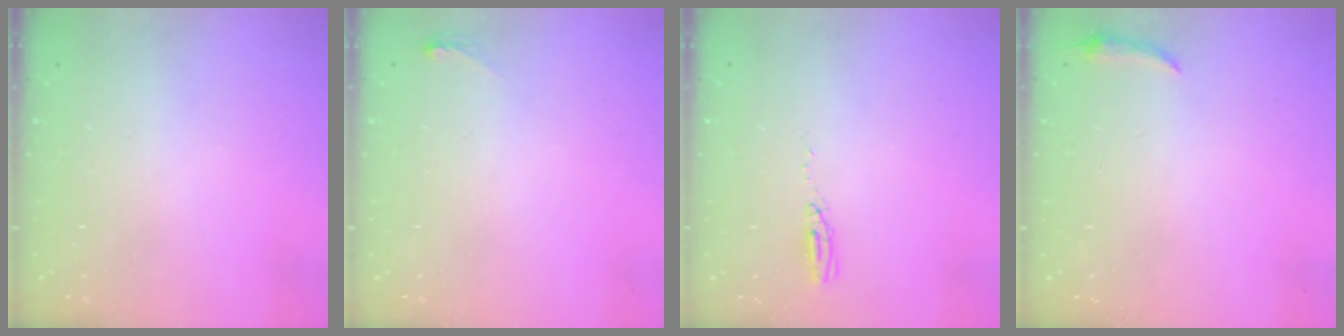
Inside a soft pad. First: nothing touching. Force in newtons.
{"total": 3.7, "press": 3.4, "slide": 1.4}
{"total": 3.6, "press": 3.3, "slide": 1.5}
{"total": 3.7, "press": 3.6, "slide": 0.8}